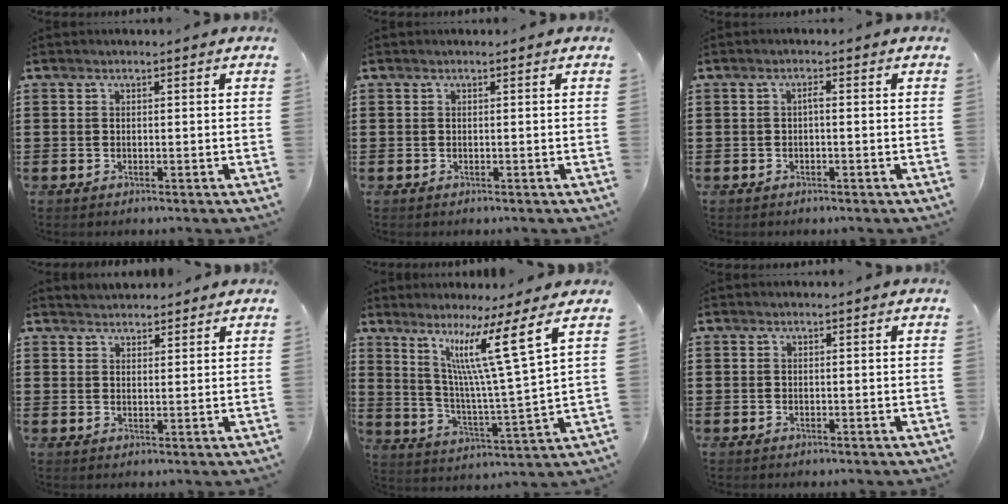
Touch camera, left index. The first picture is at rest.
{"total": 0.0}
{"total": 1.0, "force": [-0.3, 0.3, 1.0], "torque": [-0.021, 0.002, -0.006]}
{"total": 2.5, "force": [2.4, 0.7, -0.5], "torque": [0.002, 0.001, 0.047]}
{"total": 11.2, "force": [6.6, -0.9, 9.0], "torque": [-0.184, -0.032, 0.098]}
{"total": 0.0}